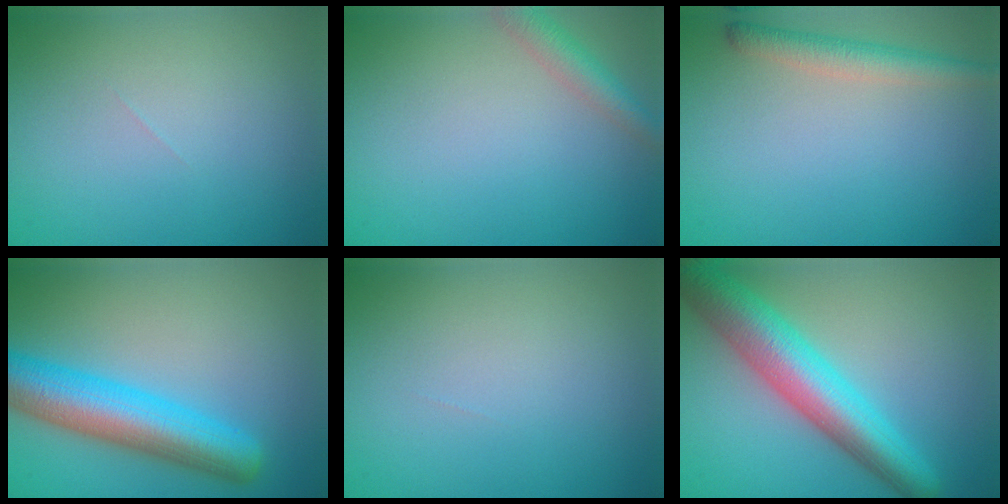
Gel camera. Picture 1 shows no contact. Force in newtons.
{"total": 2.6, "press": 2.6, "slide": 0.2}
{"total": 3.0, "press": 3.0, "slide": 0.2}
{"total": 8.1, "press": 8.1, "slide": 0.3}
{"total": 0.0}
{"total": 8.0, "press": 8.0, "slide": 0.1}